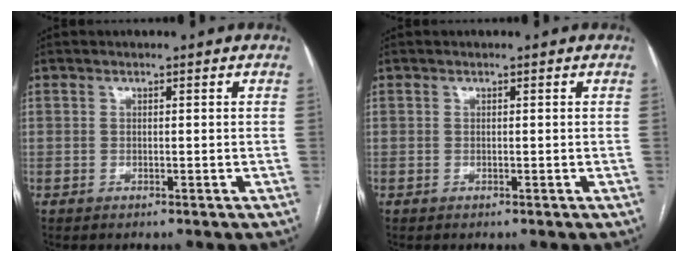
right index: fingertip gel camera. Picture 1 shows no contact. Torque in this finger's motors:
{"motor_torque": [0.00, 0.00, 0.00, 0.00]}